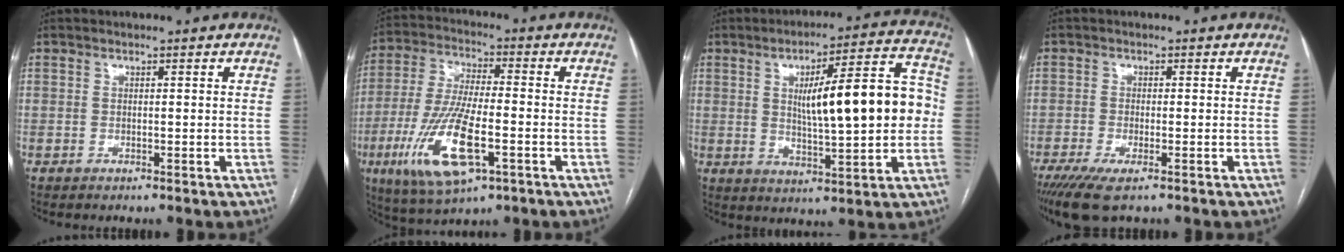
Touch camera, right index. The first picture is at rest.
{"total": 14.8, "force": [-5.2, 3.5, 13.4], "torque": [-0.283, -0.022, -0.086]}
{"total": 16.0, "force": [1.3, 3.2, 15.6], "torque": [-0.227, 0.032, 0.023]}
{"total": 5.7, "force": [-3.7, 1.0, 4.2], "torque": [-0.075, -0.016, -0.059]}